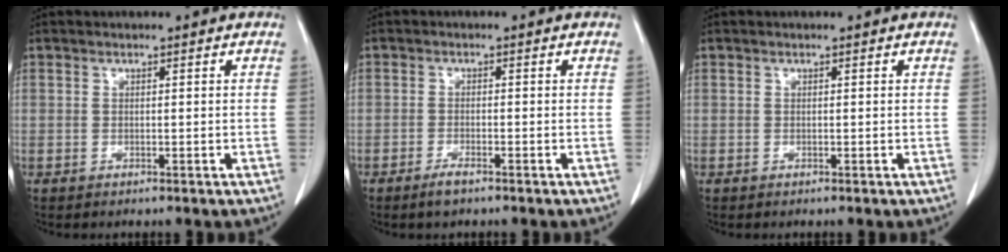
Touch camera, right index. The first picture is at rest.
{"total": 2.2, "force": [-1.7, 0.4, 1.4], "torque": [-0.031, -0.003, -0.031]}
{"total": 0.0}